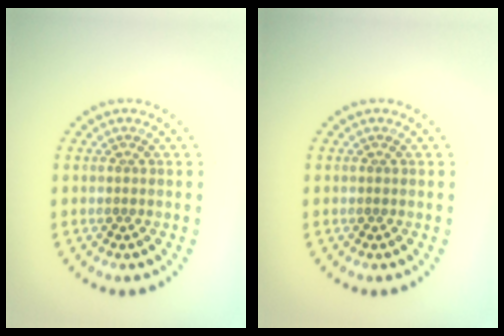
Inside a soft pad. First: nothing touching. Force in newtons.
{"total": 0.0}